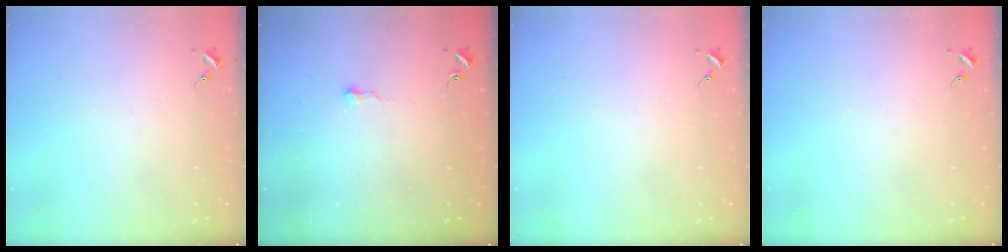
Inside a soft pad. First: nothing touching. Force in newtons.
{"total": 6.2, "press": 6.2, "slide": 0.5}
{"total": 0.0}
{"total": 0.0}